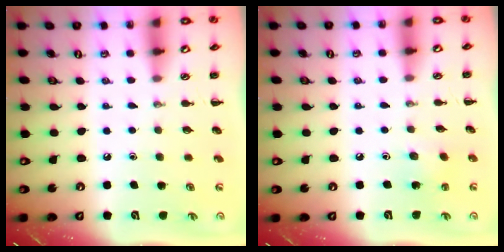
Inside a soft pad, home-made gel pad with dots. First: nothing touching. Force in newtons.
{"total": 2.5, "press": 2.4, "slide": 0.8}